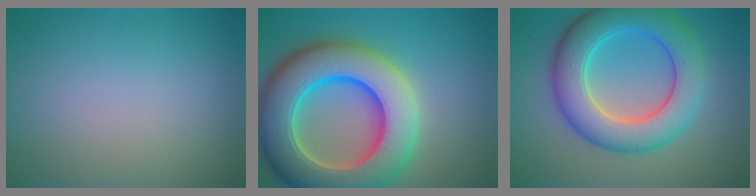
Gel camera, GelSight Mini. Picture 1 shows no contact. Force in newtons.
{"total": 13.2, "press": 13.2, "slide": 0.6}
{"total": 8.6, "press": 8.6, "slide": 0.1}